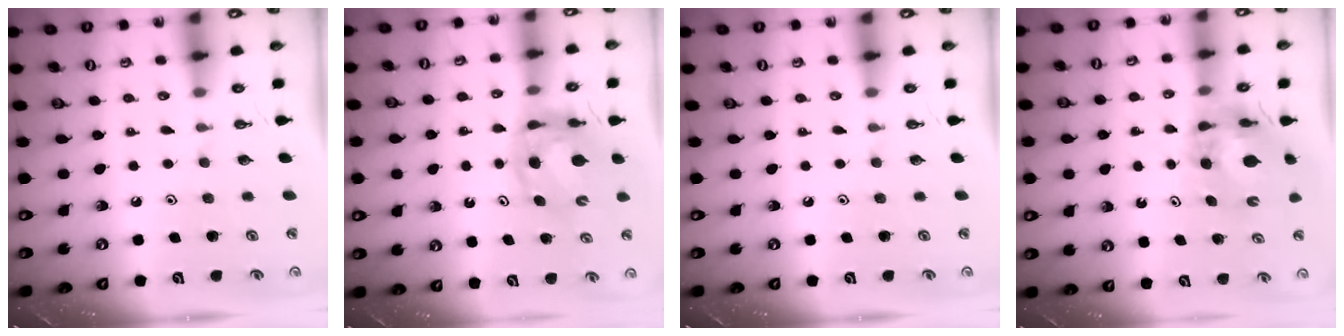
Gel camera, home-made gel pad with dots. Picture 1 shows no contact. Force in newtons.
{"total": 8.1, "press": 8.1, "slide": 1.0}
{"total": 0.0}
{"total": 10.4, "press": 10.3, "slide": 1.1}